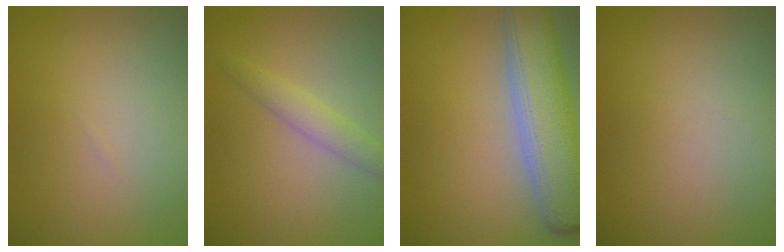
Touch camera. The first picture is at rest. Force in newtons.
{"total": 2.2, "press": 2.2, "slide": 0.0}
{"total": 8.4, "press": 8.4, "slide": 0.8}
{"total": 0.0}